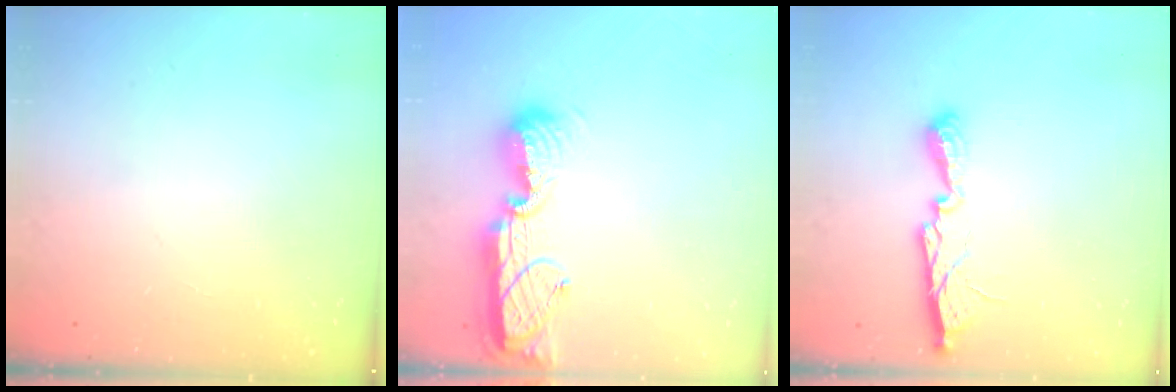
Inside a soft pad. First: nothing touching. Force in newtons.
{"total": 12.5, "press": 12.4, "slide": 1.0}
{"total": 9.9, "press": 9.9, "slide": 0.3}